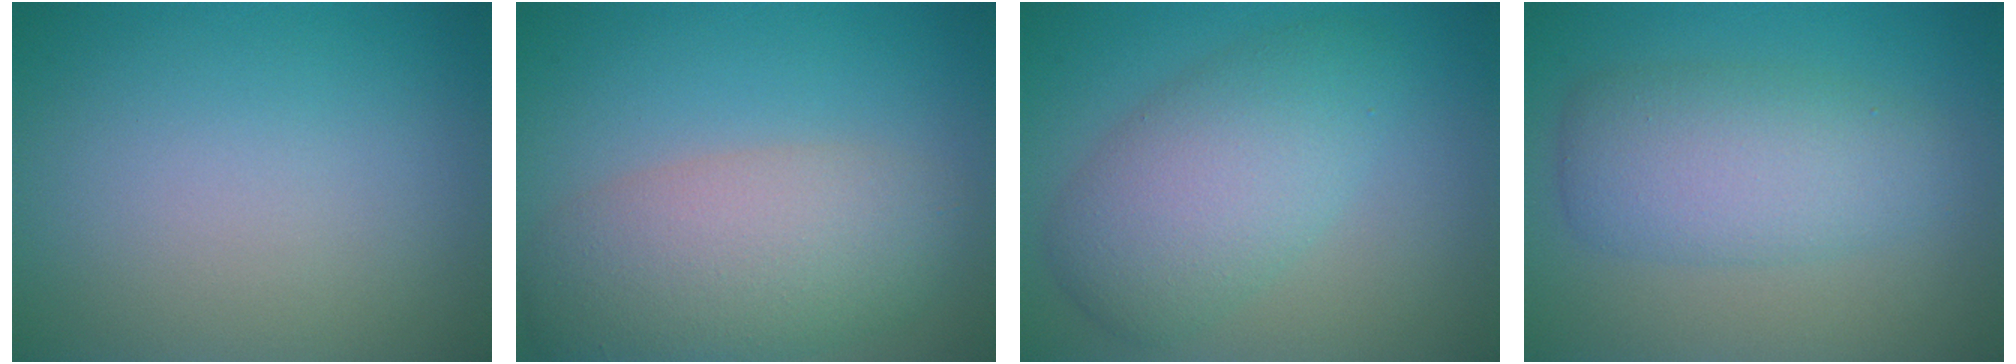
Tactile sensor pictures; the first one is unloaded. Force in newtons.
{"total": 6.8, "press": 6.8, "slide": 0.3}
{"total": 5.8, "press": 5.8, "slide": 0.1}
{"total": 5.2, "press": 5.2, "slide": 0.0}